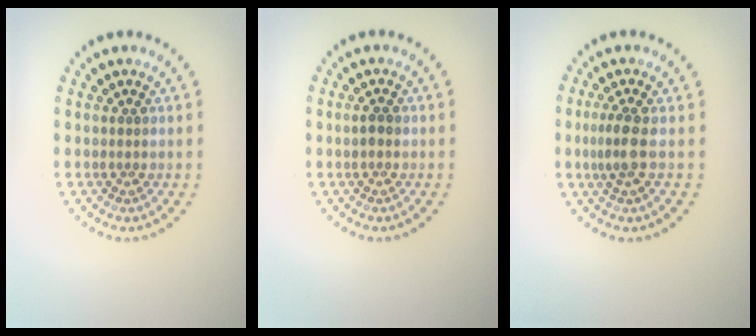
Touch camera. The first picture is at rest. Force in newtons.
{"total": 1.0, "press": 1.0, "slide": 0.1}
{"total": 2.0, "press": 1.7, "slide": 1.1}